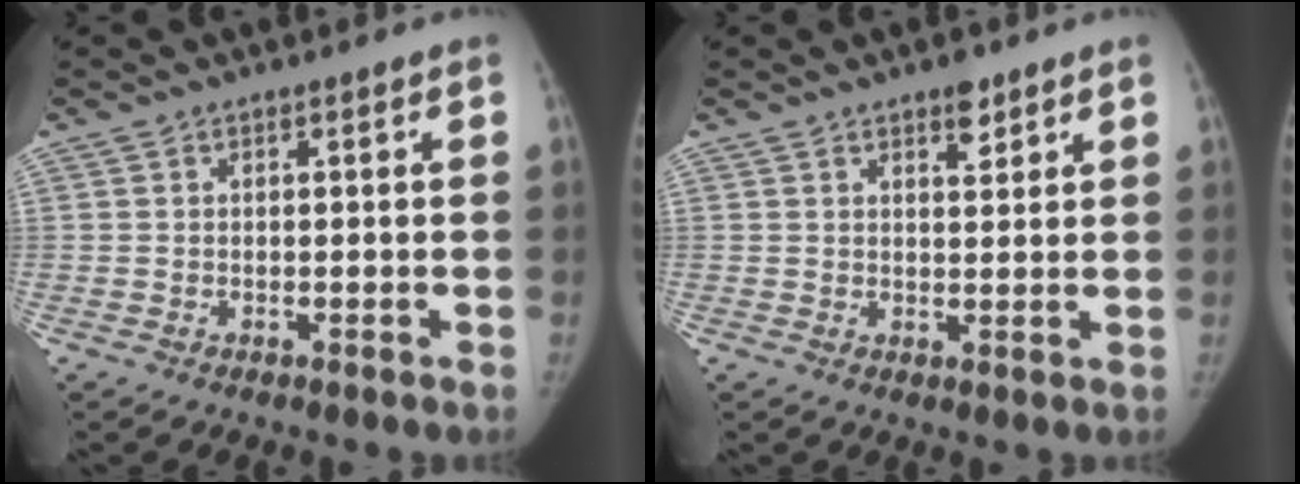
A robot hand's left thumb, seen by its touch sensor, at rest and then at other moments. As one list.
[{"total": 3.4, "force": [2.4, 1.4, 2.0], "torque": [-0.018, -0.014, 0.035]}]